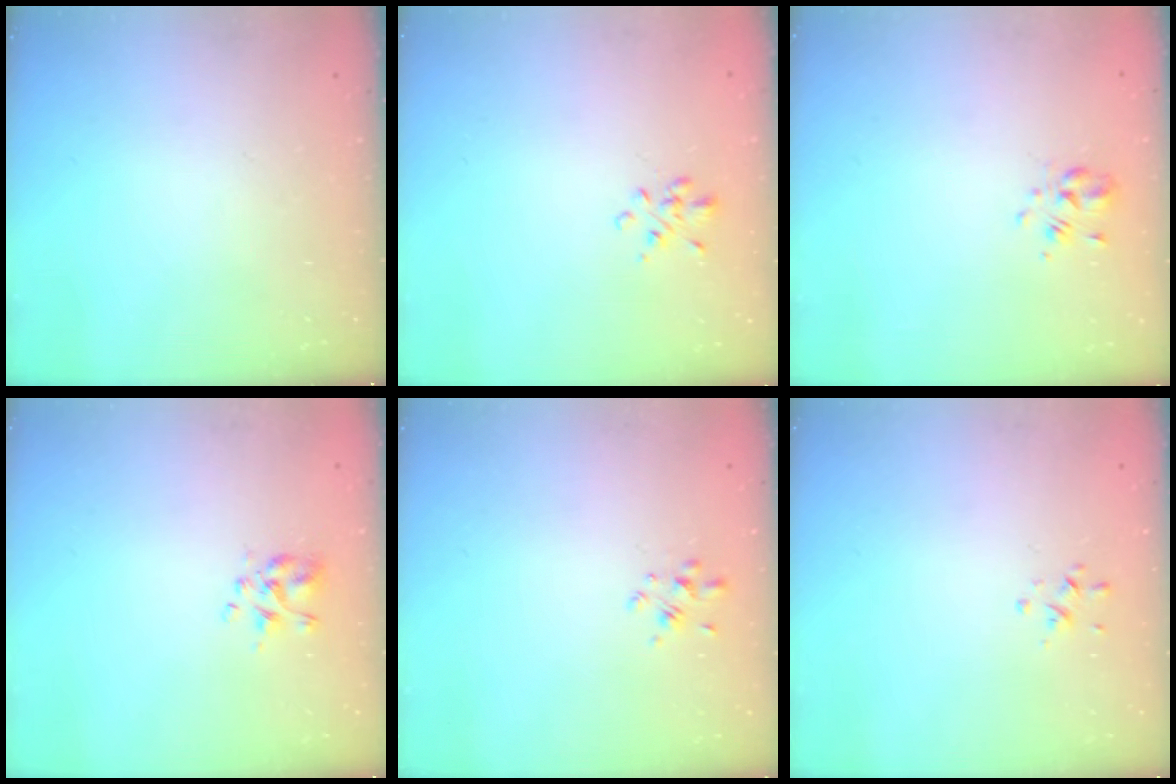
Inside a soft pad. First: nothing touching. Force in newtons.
{"total": 1.4, "press": 1.3, "slide": 0.6}
{"total": 2.0, "press": 1.7, "slide": 0.9}
{"total": 2.2, "press": 2.1, "slide": 0.8}
{"total": 2.1, "press": 2.0, "slide": 0.9}
{"total": 0.6, "press": 0.3, "slide": 0.5}